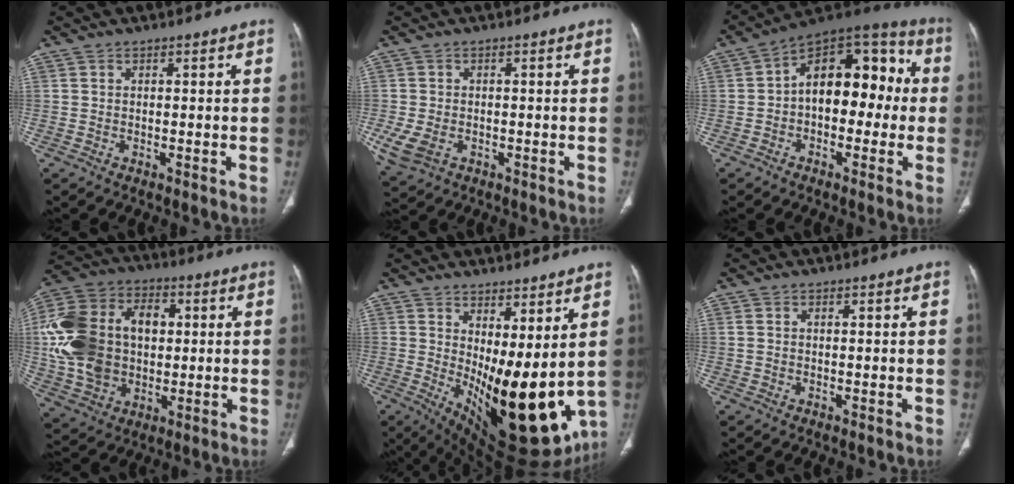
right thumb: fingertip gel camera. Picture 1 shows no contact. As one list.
[{"total": 5.6, "force": [-1.6, 4.0, 3.7], "torque": [-0.088, -0.002, -0.021]}, {"total": 16.4, "force": [-0.2, 10.1, 12.9], "torque": [-0.135, 0.053, -0.019]}, {"total": 22.9, "force": [1.8, 16.3, 16.0], "torque": [-0.315, 0.021, 0.042]}, {"total": 20.4, "force": [1.7, 8.1, 18.6], "torque": [-0.273, -0.059, 0.053]}, {"total": 0.7, "force": [0.1, 0.5, 0.4], "torque": [-0.015, 0.010, 0.004]}]